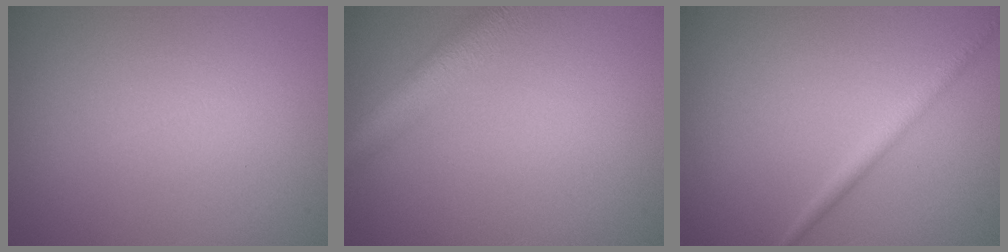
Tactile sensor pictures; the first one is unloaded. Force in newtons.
{"total": 4.7, "press": 4.7, "slide": 0.2}
{"total": 1.4, "press": 1.4, "slide": 0.1}